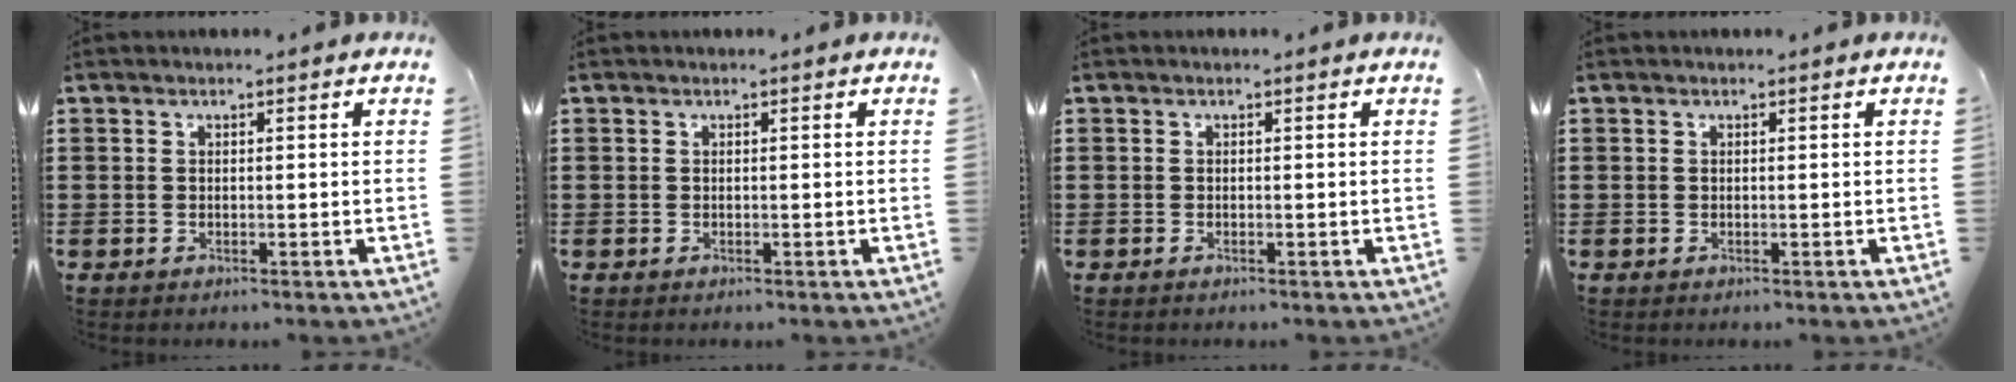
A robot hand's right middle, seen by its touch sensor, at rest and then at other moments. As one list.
[{"total": 0.0}, {"total": 0.0}, {"total": 0.0}]